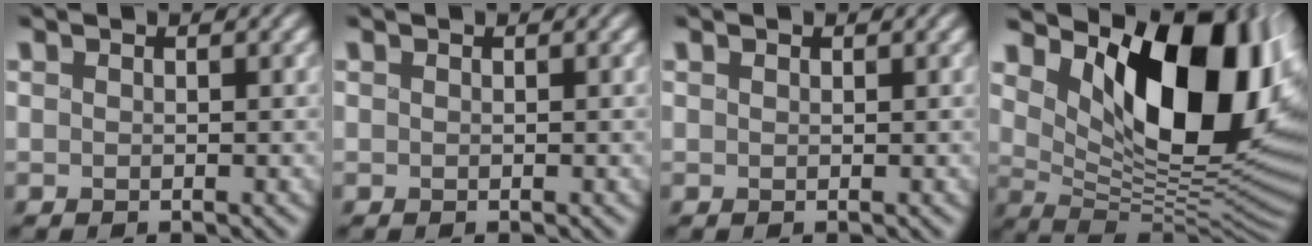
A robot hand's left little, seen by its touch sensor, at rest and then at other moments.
{"total": 0.0}
{"total": 0.0}
{"total": 14.6, "force": [5.4, 7.3, 11.4], "torque": [-0.169, -0.002, 0.089]}